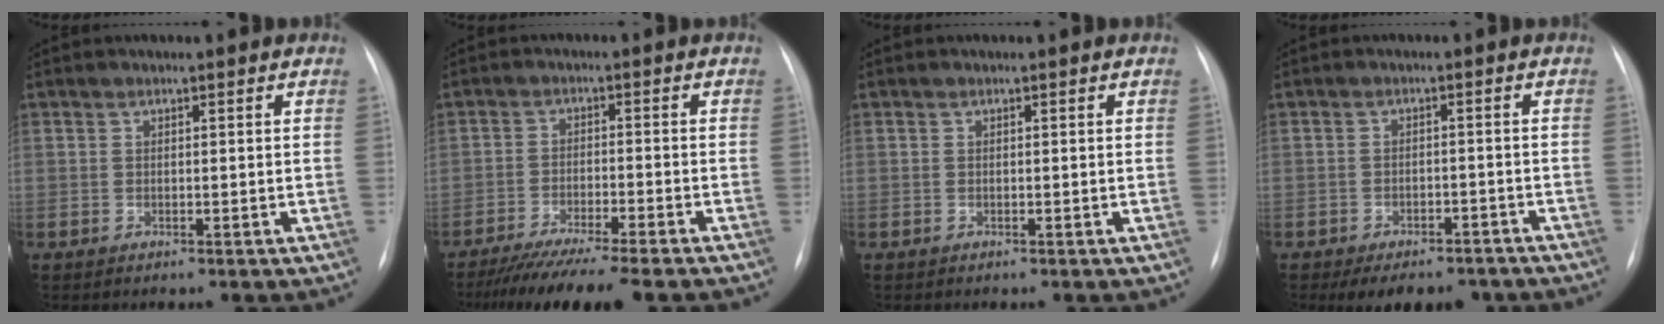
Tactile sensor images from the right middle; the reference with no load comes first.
{"total": 12.5, "force": [-10.7, -0.2, 6.5], "torque": [-0.086, -0.035, -0.167]}
{"total": 0.0}
{"total": 10.7, "force": [-8.3, 5.1, 4.4], "torque": [-0.055, 0.008, -0.102]}